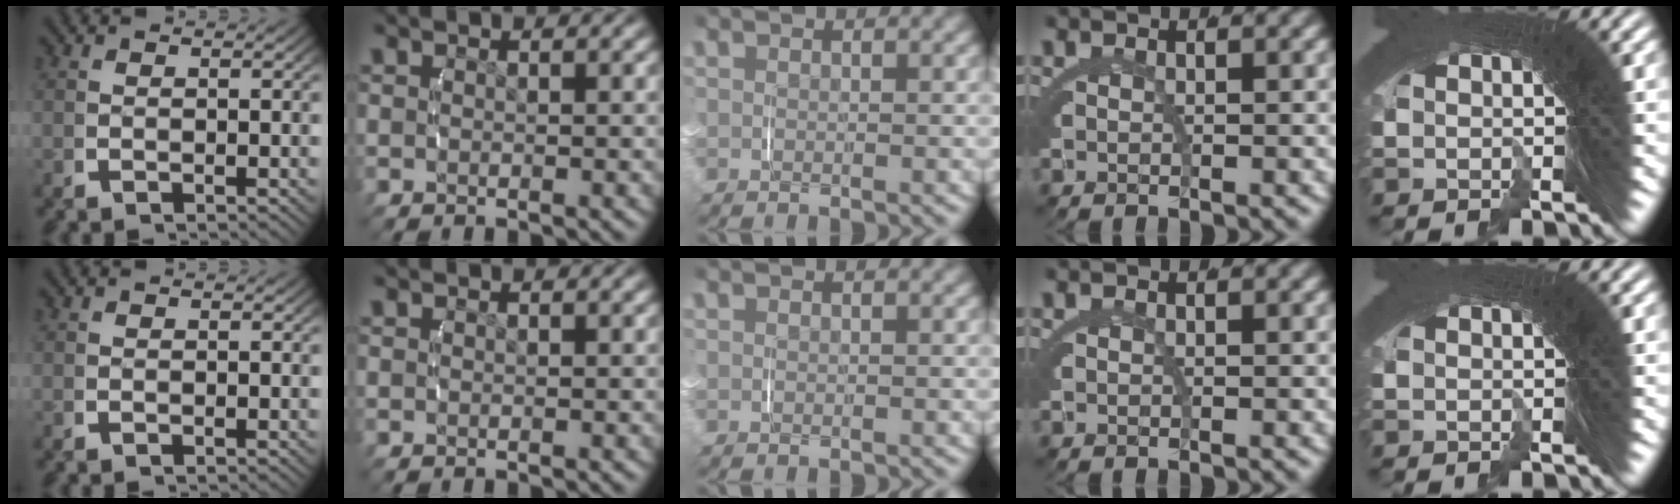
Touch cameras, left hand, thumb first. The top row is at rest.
{}